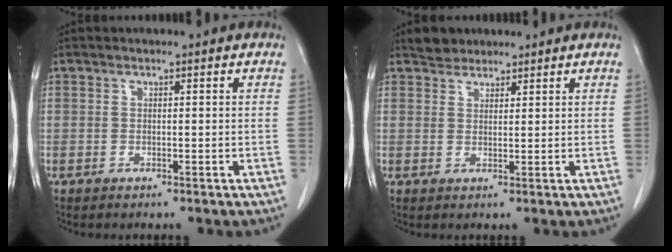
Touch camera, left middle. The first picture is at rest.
{"total": 2.6, "force": [2.3, 1.3, 0.2], "torque": [-0.008, 0.009, 0.038]}